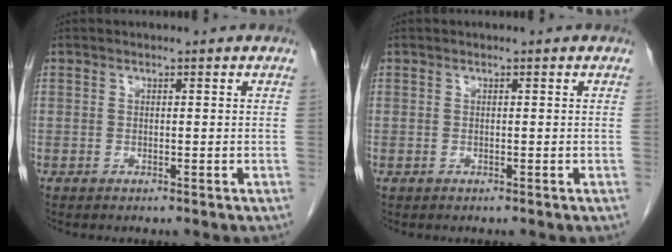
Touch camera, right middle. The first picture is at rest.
{"total": 0.0}